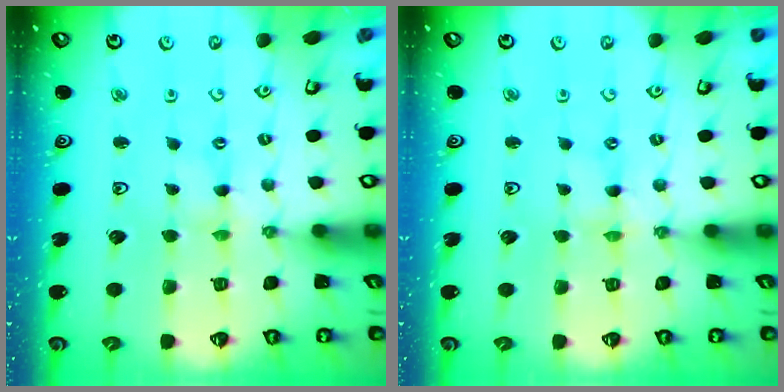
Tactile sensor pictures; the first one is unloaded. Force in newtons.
{"total": 0.0}